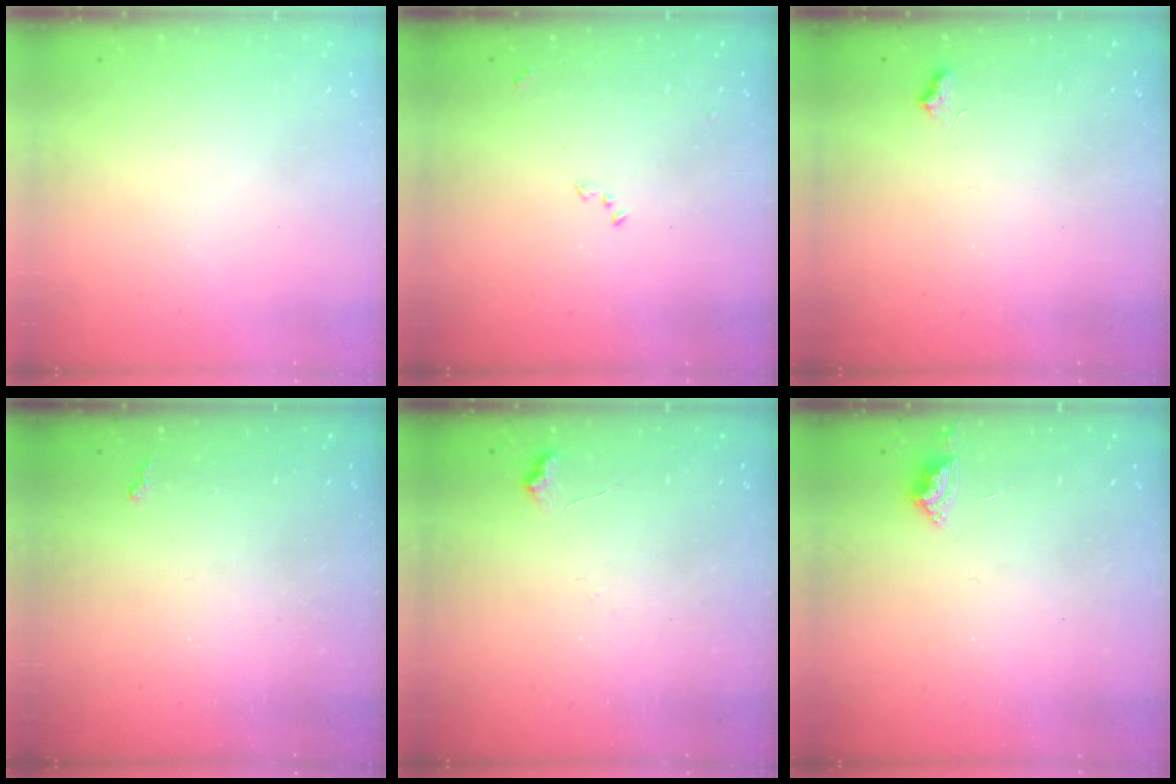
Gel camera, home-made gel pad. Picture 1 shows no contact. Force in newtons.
{"total": 7.5, "press": 7.5, "slide": 1.0}
{"total": 6.0, "press": 6.0, "slide": 0.8}
{"total": 2.3, "press": 2.3, "slide": 0.5}
{"total": 6.9, "press": 6.9, "slide": 0.7}
{"total": 2.9, "press": 2.8, "slide": 0.4}